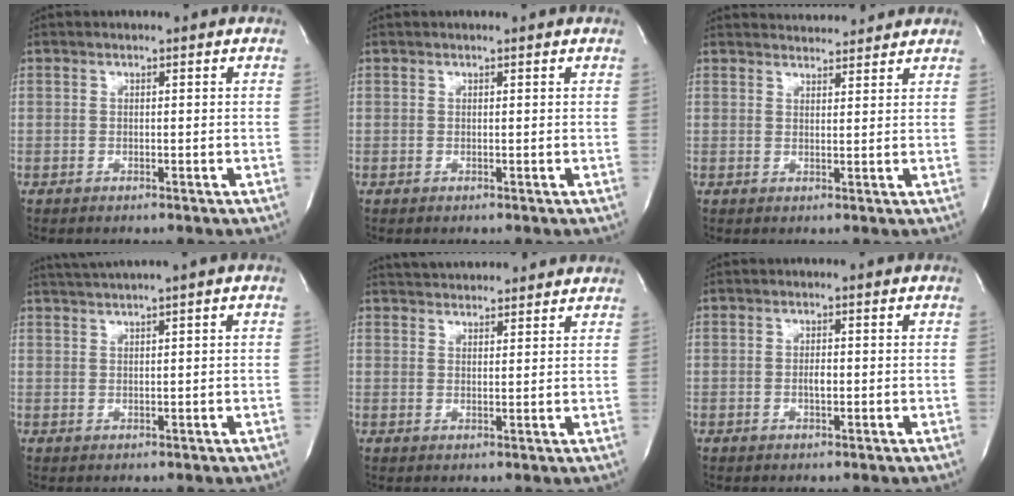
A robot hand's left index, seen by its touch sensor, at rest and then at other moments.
{"total": 0.9, "force": [0.9, -0.1, 0.3], "torque": [-0.007, 0.009, 0.012]}
{"total": 6.8, "force": [6.6, 1.1, 1.3], "torque": [-0.021, 0.019, 0.082]}
{"total": 3.2, "force": [2.4, -1.2, 1.7], "torque": [-0.041, 0.008, 0.052]}
{"total": 11.3, "force": [10.7, 2.0, 3.2], "torque": [-0.049, 0.032, 0.145]}
{"total": 1.2, "force": [-0.2, 0.4, 1.2], "torque": [-0.023, 0.000, -0.004]}